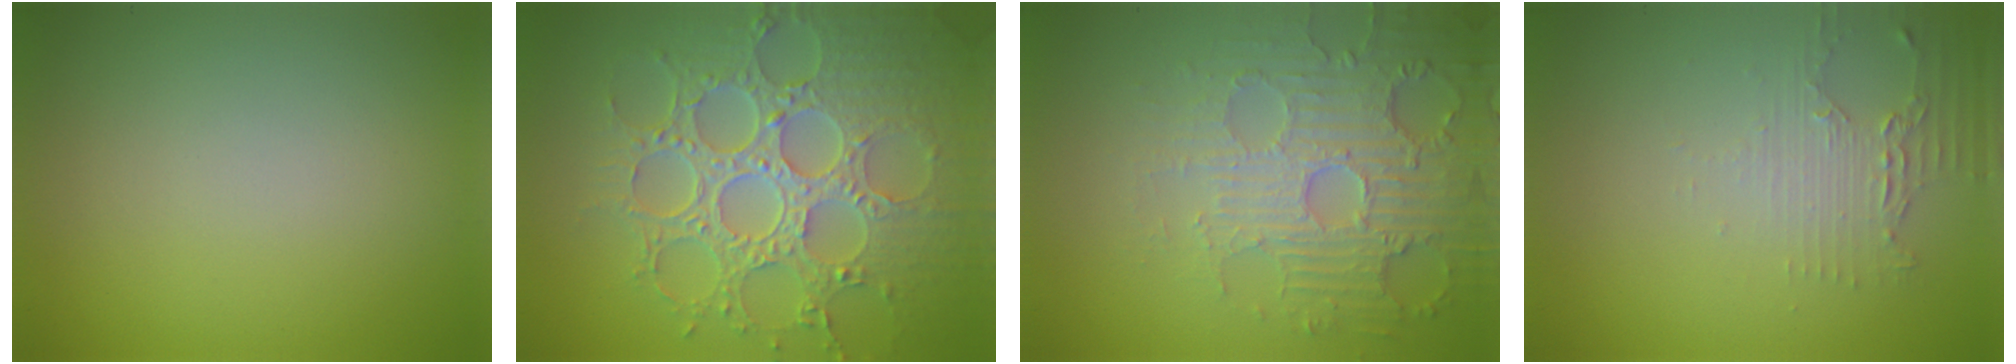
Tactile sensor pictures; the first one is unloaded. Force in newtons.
{"total": 8.8, "press": 6.4, "slide": 5.9}
{"total": 4.5, "press": 4.4, "slide": 0.6}
{"total": 2.2, "press": 1.8, "slide": 1.2}